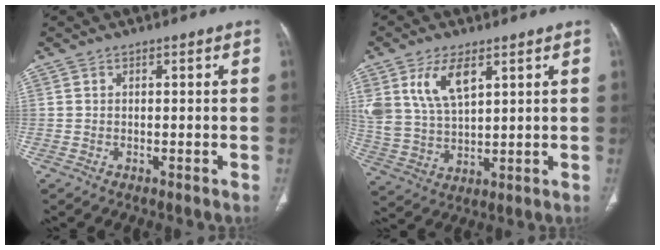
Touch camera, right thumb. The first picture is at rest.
{"total": 10.4, "force": [5.0, 5.2, 7.5], "torque": [-0.143, -0.018, 0.108]}